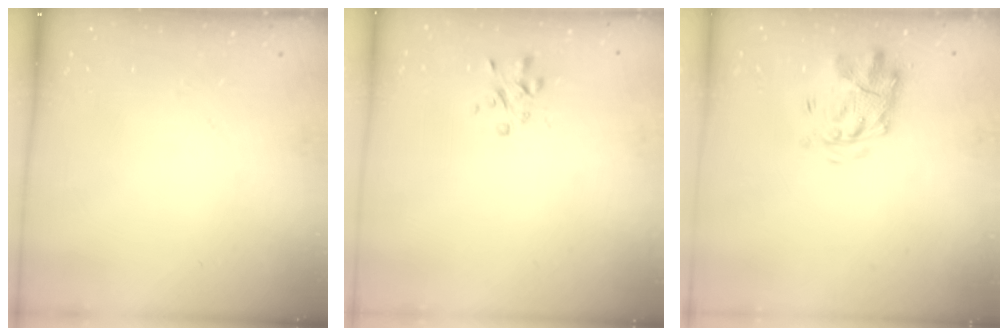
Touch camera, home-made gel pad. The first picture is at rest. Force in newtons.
{"total": 2.5, "press": 2.5, "slide": 0.6}
{"total": 3.7, "press": 3.4, "slide": 1.6}